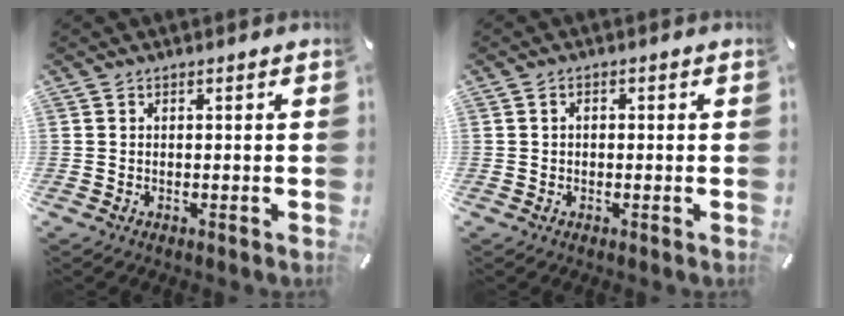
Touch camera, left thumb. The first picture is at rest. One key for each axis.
{"total": 1.3, "fx": 0.0, "fy": 0.9, "fz": 0.9, "tx": -0.017, "ty": 0.006, "tz": -0.003}